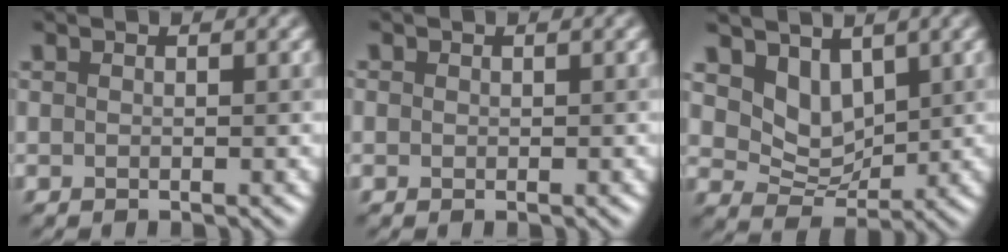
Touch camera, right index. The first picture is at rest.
{"total": 0.6, "force": [0.1, 0.1, -0.6], "torque": [0.005, -0.002, 0.005]}
{"total": 3.5, "force": [2.3, 2.3, 1.3], "torque": [-0.042, -0.015, 0.039]}